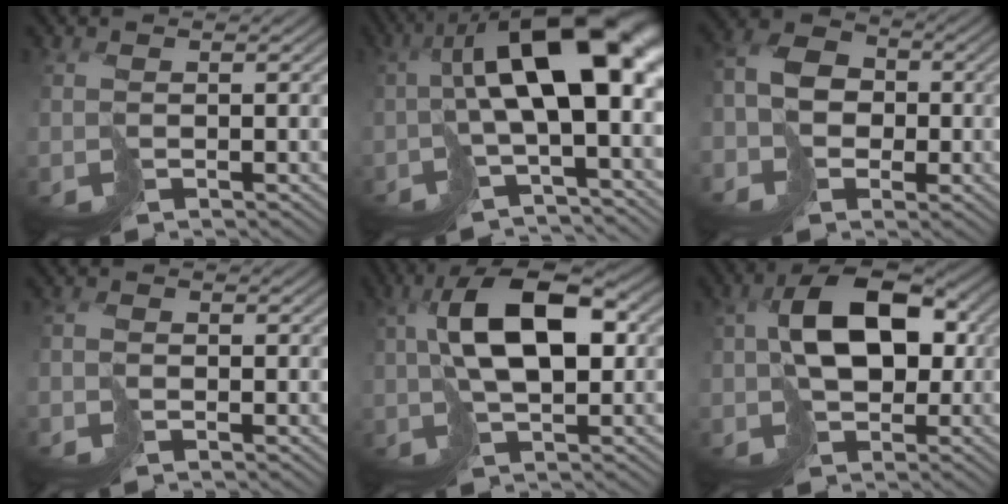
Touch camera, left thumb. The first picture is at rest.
{"total": 14.6, "force": [-0.5, 5.2, 13.7], "torque": [-0.222, 0.015, -0.005]}
{"total": 7.5, "force": [-2.3, 6.1, 3.7], "torque": [-0.080, -0.012, -0.048]}
{"total": 1.5, "force": [-1.0, 0.7, 0.8], "torque": [-0.018, -0.001, -0.022]}
{"total": 10.7, "force": [1.6, 4.8, 9.5], "torque": [-0.172, 0.011, 0.028]}
{"total": 9.3, "force": [0.4, 5.9, 7.1], "torque": [-0.125, 0.008, 0.005]}